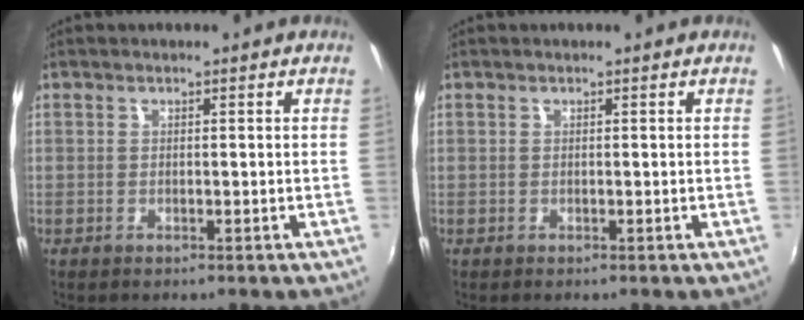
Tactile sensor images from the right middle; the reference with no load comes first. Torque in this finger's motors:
{"motor_torque": [0.07, -0.14, 0.00, 0.00]}